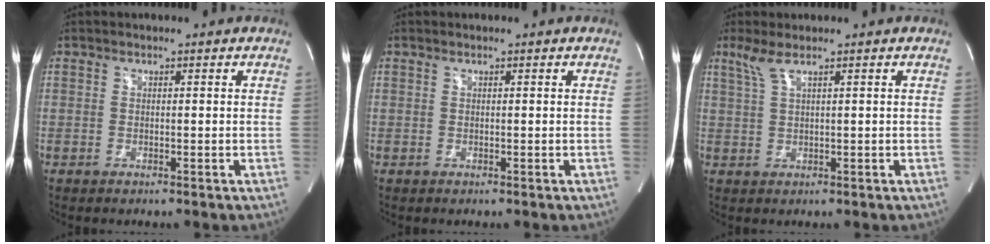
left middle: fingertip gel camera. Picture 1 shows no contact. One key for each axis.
{"total": 0.0}
{"total": 2.7, "fx": 1.8, "fy": -0.1, "fz": 2.0, "tx": -0.060, "ty": 0.013, "tz": 0.044}